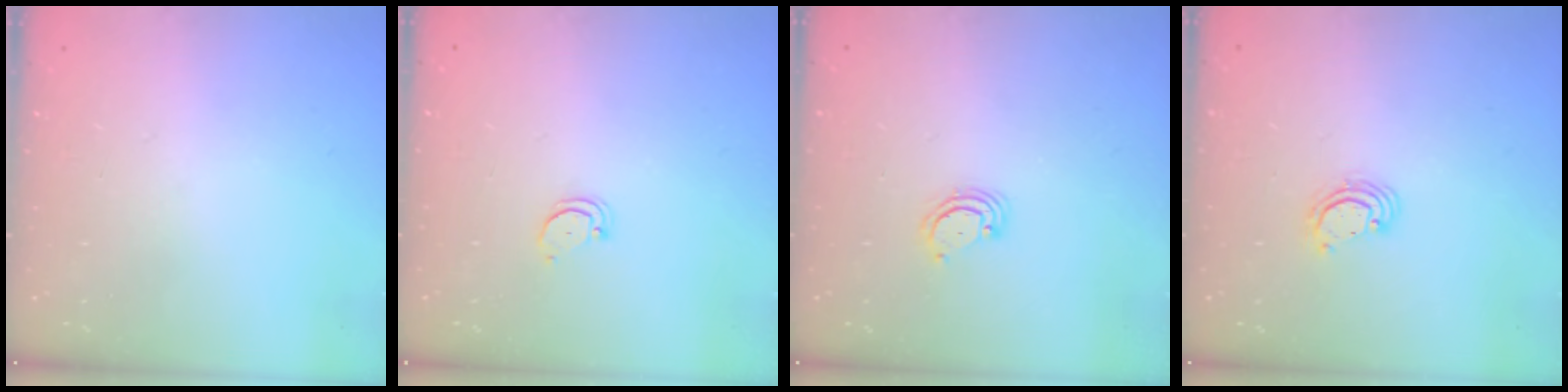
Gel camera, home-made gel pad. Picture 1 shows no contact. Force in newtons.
{"total": 2.5, "press": 2.5, "slide": 0.2}
{"total": 2.9, "press": 2.9, "slide": 0.3}
{"total": 2.6, "press": 2.6, "slide": 0.1}